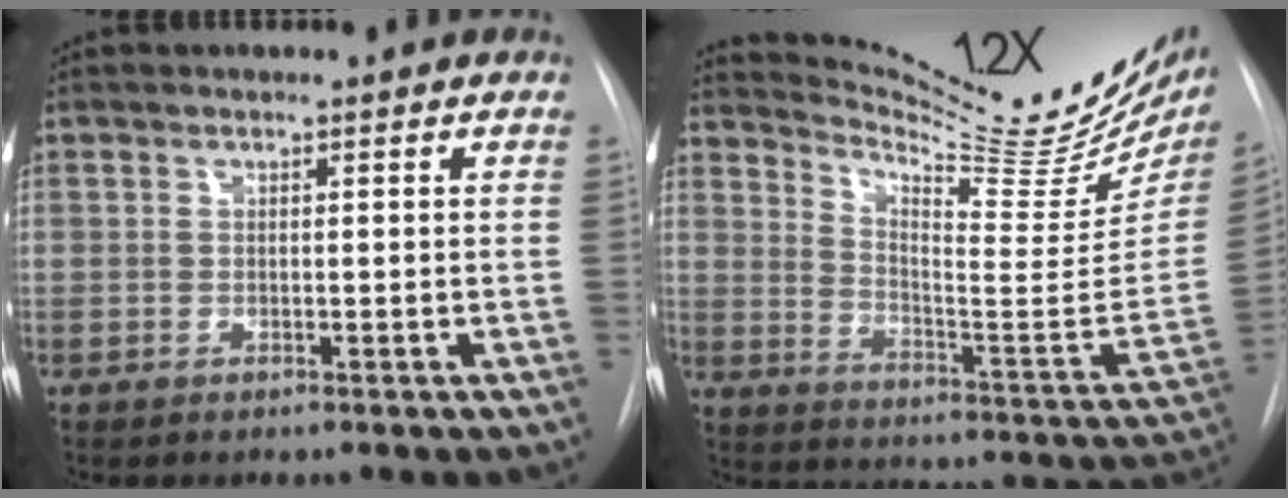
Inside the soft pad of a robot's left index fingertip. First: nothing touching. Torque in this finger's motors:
{"motor_torque": [-0.27, -0.34, -0.32, -0.04]}